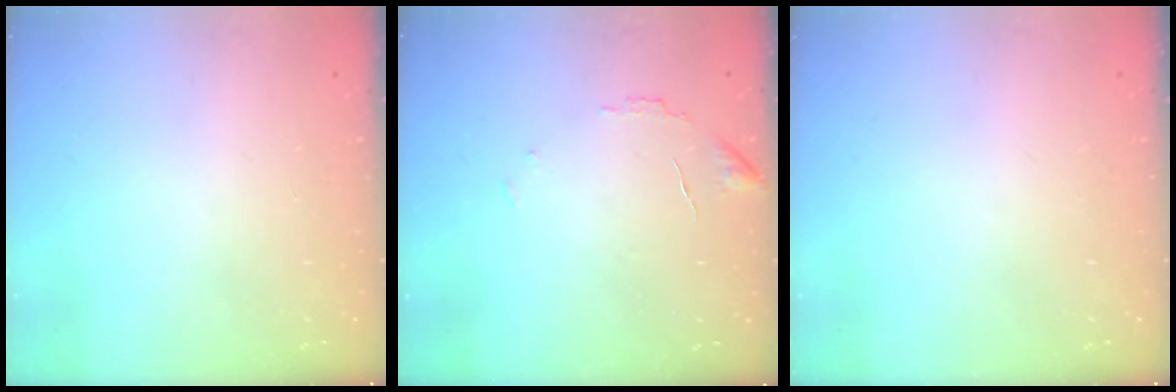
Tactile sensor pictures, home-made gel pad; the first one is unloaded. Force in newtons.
{"total": 7.6, "press": 7.6, "slide": 0.4}
{"total": 0.0}